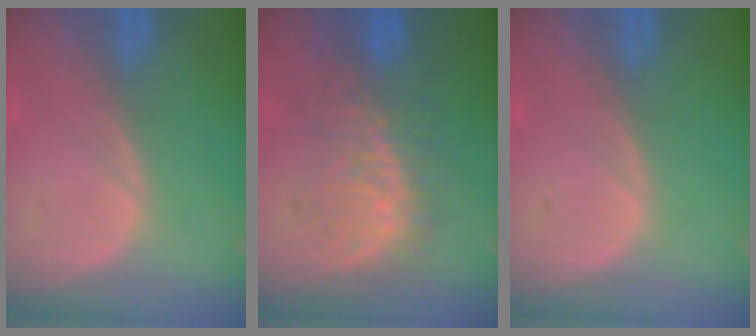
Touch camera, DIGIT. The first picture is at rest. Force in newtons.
{"total": 8.4, "press": 8.4, "slide": 0.3}
{"total": 0.0}